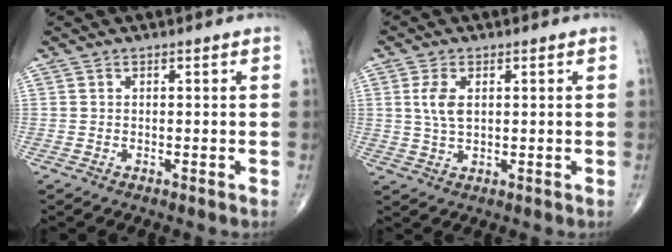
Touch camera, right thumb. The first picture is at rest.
{"total": 4.6, "force": [1.0, 2.4, 3.7], "torque": [-0.076, -0.004, 0.021]}